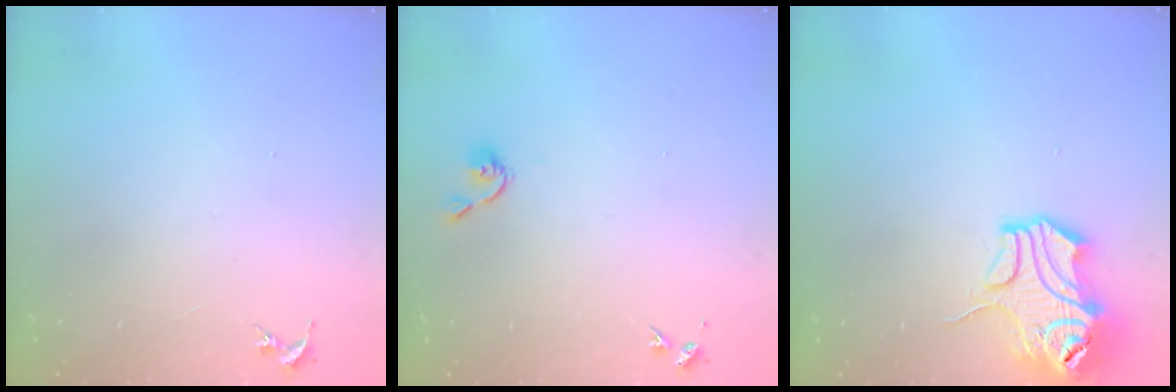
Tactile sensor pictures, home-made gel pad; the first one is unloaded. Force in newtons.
{"total": 3.7, "press": 3.7, "slide": 0.7}
{"total": 12.8, "press": 12.7, "slide": 1.7}